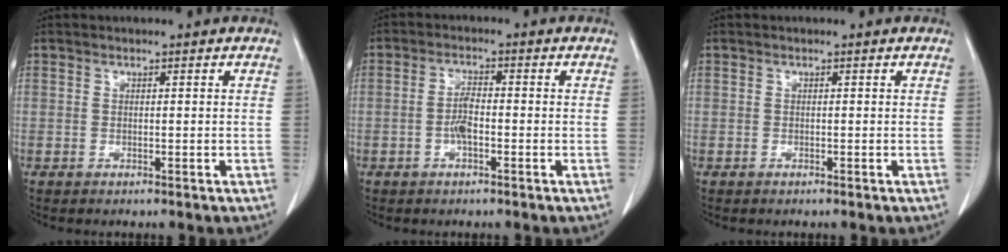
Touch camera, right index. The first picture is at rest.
{"total": 3.3, "force": [-0.9, 1.0, 3.0], "torque": [-0.062, 0.003, -0.019]}
{"total": 0.0}